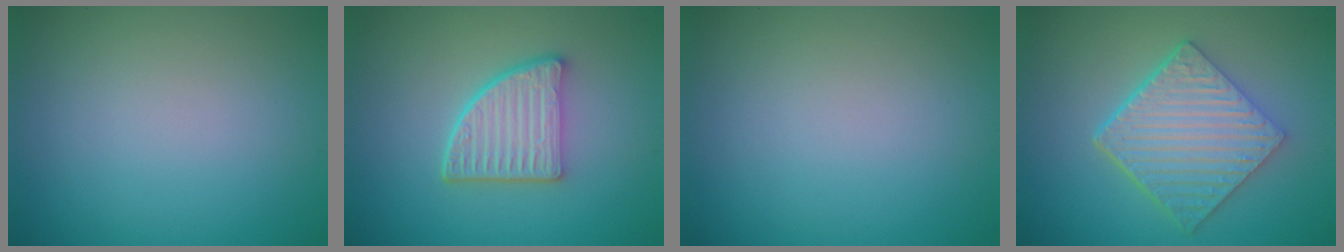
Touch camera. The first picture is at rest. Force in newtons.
{"total": 4.8, "press": 3.8, "slide": 2.9}
{"total": 0.0}
{"total": 6.2, "press": 4.5, "slide": 4.3}